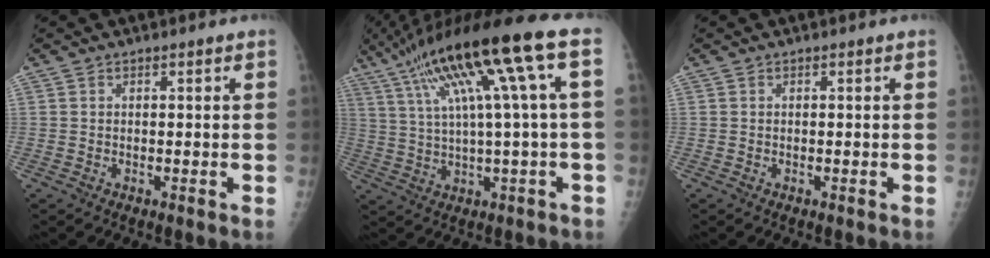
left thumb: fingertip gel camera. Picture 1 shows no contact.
{"total": 19.3, "force": [6.5, 2.3, 18.0], "torque": [-0.322, 0.028, 0.107]}
{"total": 0.0}